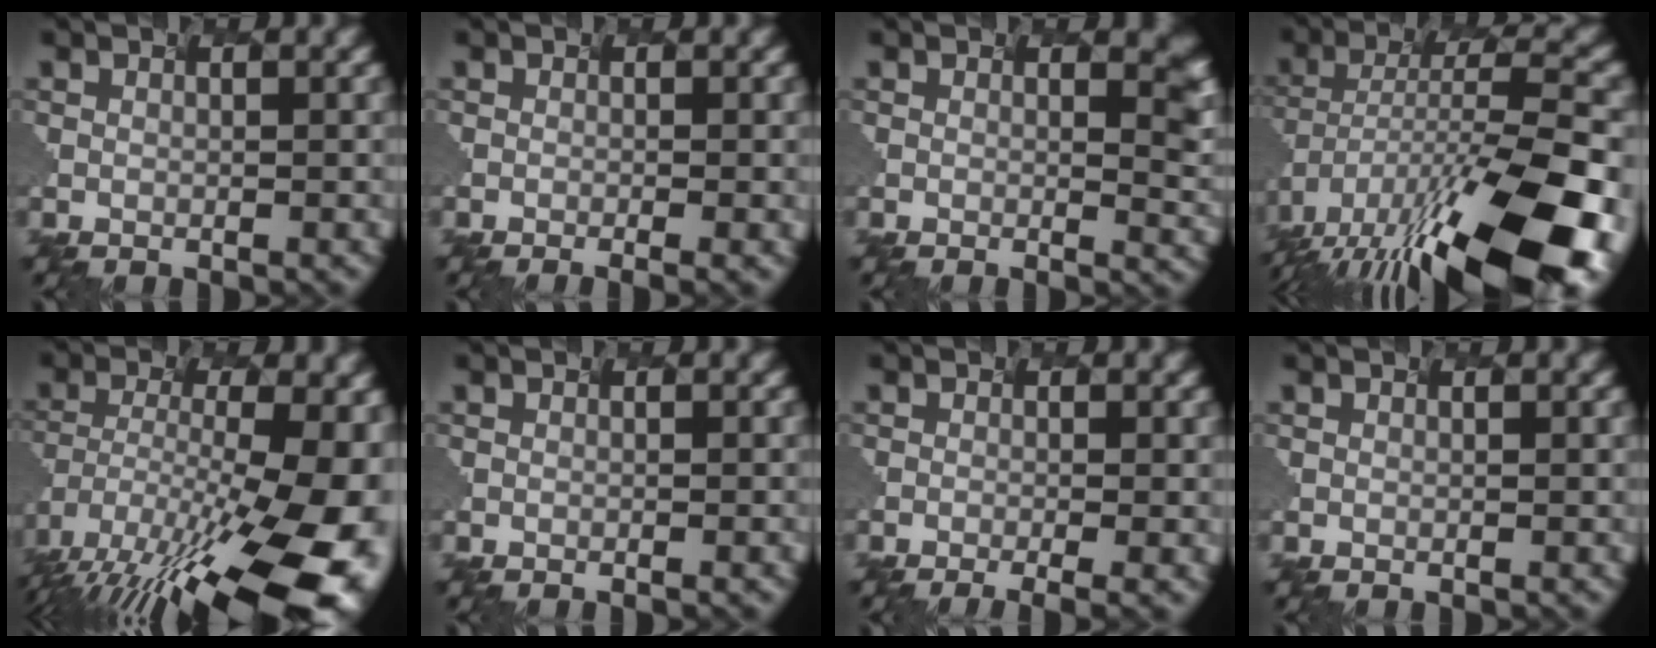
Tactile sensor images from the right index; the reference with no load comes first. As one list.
[{"total": 2.1, "force": [-0.6, 0.7, 1.9], "torque": [-0.006, 0.000, -0.011]}, {"total": 3.7, "force": [1.5, 1.4, 3.0], "torque": [-0.017, -0.004, 0.026]}, {"total": 16.6, "force": [-10.0, 5.2, 12.2], "torque": [-0.226, -0.003, -0.159]}, {"total": 18.2, "force": [-9.1, 6.6, 14.4], "torque": [-0.241, -0.034, -0.123]}, {"total": 1.1, "force": [-0.2, 0.5, 1.0], "torque": [0.003, 0.002, -0.006]}, {"total": 3.4, "force": [-1.2, 1.0, 3.0], "torque": [-0.021, -0.002, -0.010]}, {"total": 0.0}]